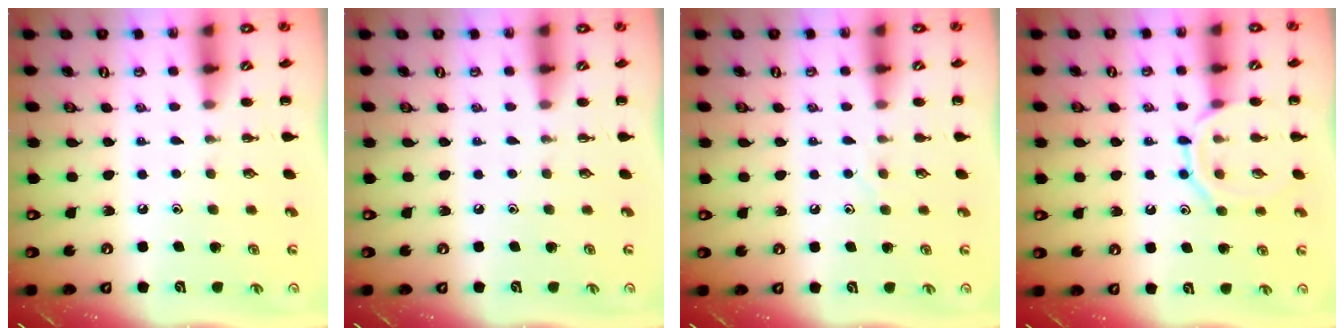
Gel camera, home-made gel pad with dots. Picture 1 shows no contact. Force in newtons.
{"total": 0.0}
{"total": 4.8, "press": 4.6, "slide": 1.0}
{"total": 10.6, "press": 10.6, "slide": 0.7}